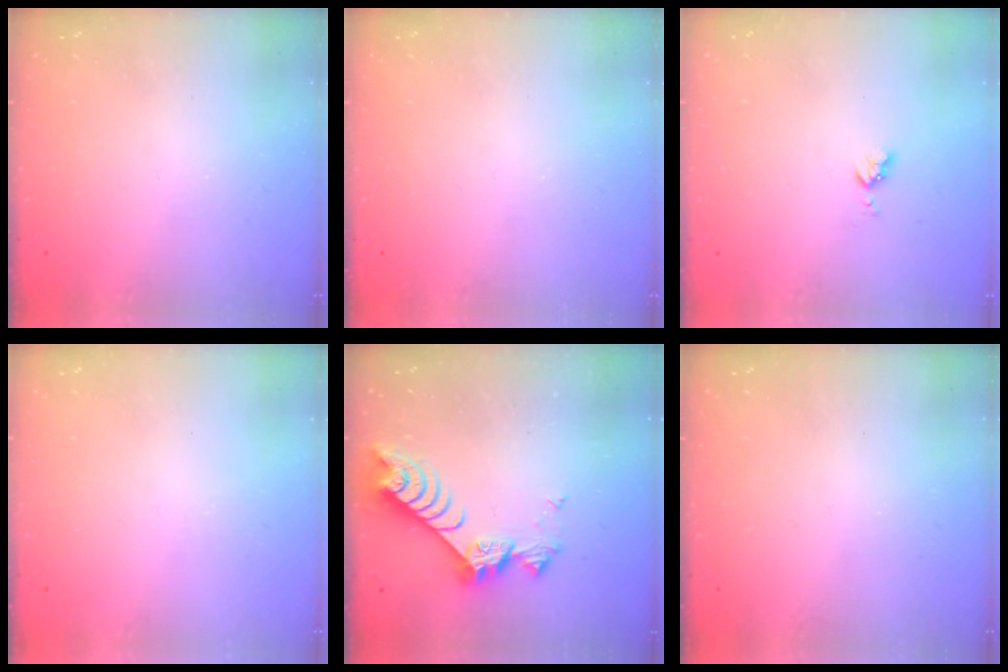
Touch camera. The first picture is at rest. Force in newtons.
{"total": 0.0}
{"total": 3.5, "press": 3.5, "slide": 0.4}
{"total": 0.0}
{"total": 7.9, "press": 7.9, "slide": 0.7}
{"total": 0.0}